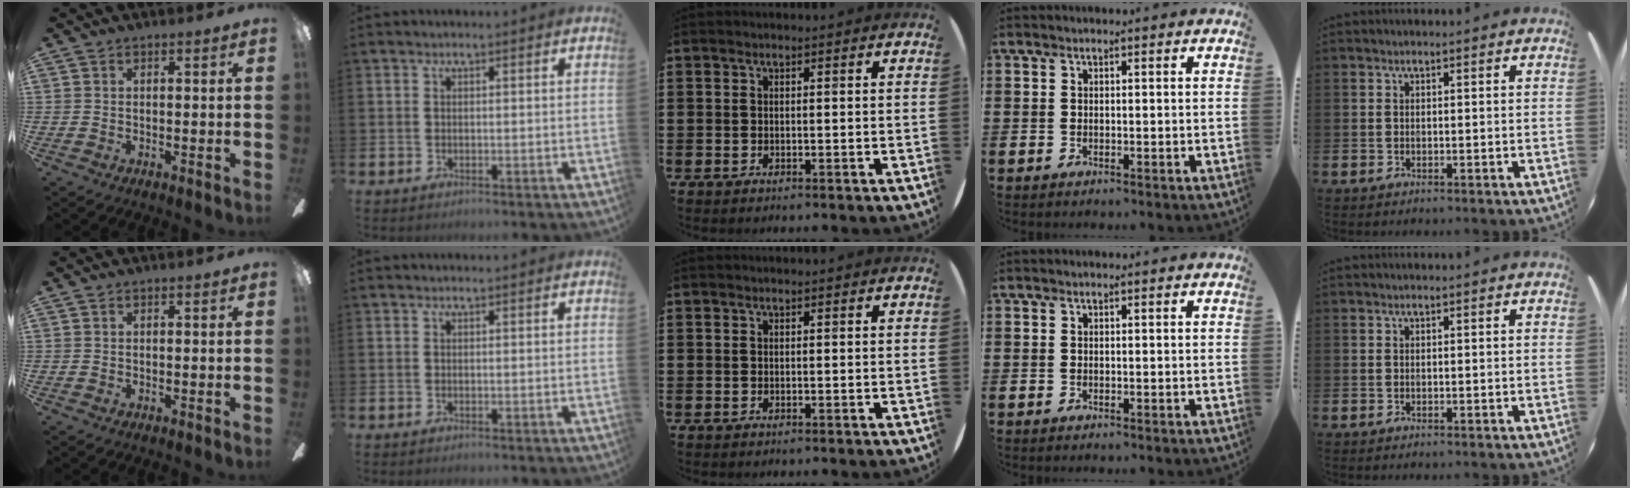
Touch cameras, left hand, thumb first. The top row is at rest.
{}